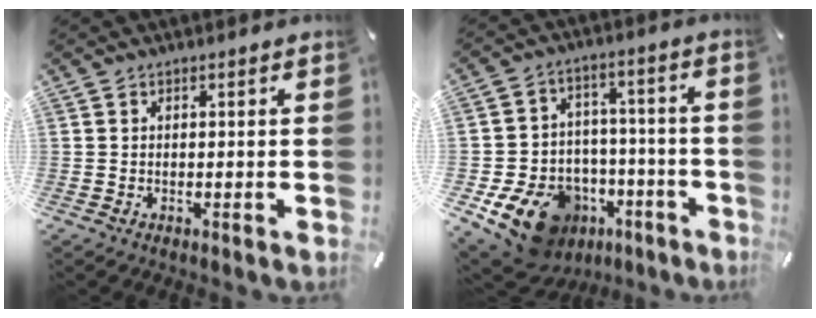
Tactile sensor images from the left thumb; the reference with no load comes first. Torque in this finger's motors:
{"motor_torque": [0.41, 0.94, 0.56, 0.49, 0.13]}